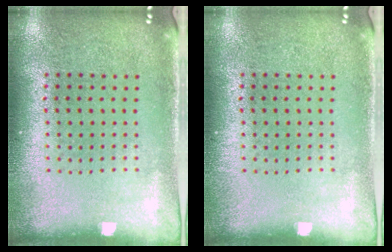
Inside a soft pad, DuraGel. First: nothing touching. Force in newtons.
{"total": 0.0}